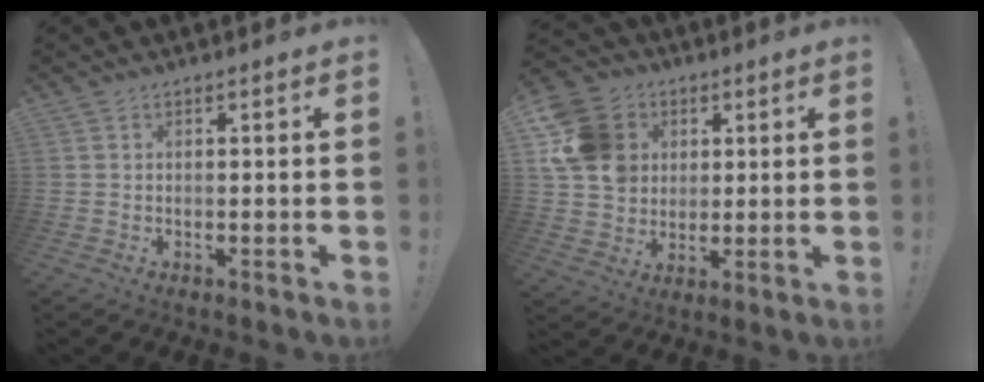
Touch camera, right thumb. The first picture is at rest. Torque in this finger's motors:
{"motor_torque": [0.92, 2.11, 0.57, -0.44, 0.04]}